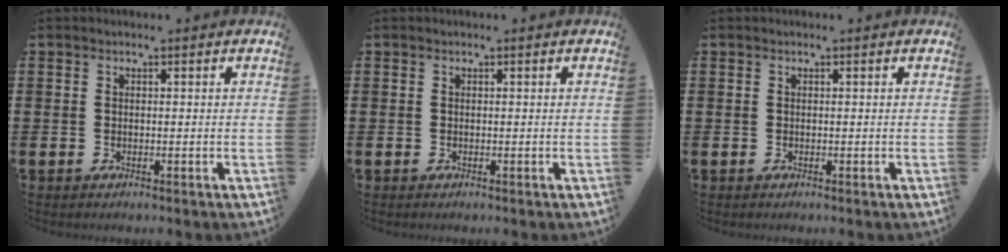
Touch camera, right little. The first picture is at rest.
{"total": 0.0}
{"total": 0.0}